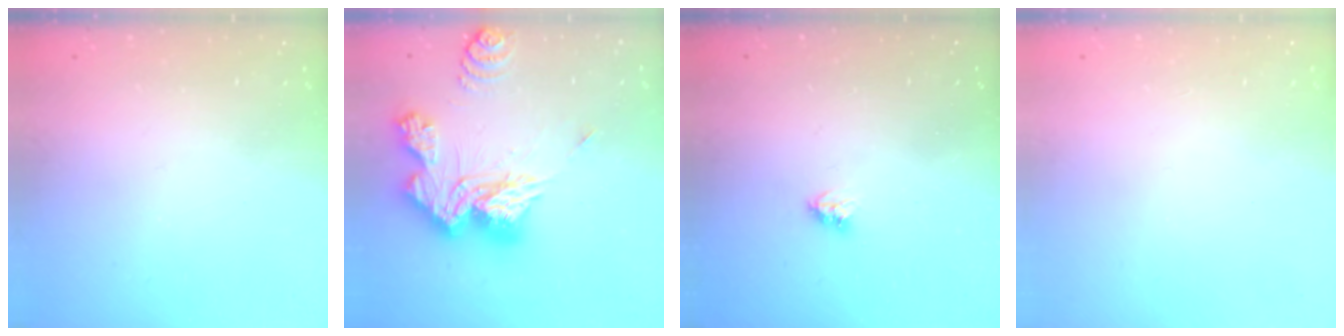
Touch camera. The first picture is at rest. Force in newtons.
{"total": 20.4, "press": 20.3, "slide": 1.9}
{"total": 3.5, "press": 3.4, "slide": 0.5}
{"total": 0.0}